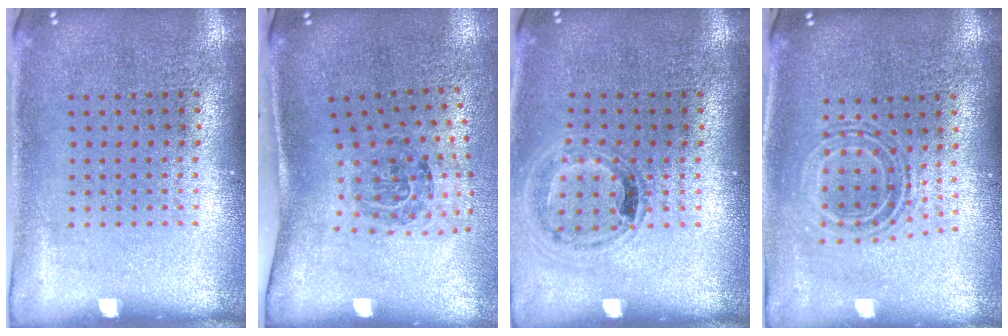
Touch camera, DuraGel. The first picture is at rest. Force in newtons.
{"total": 1.7, "press": 1.1, "slide": 1.2}
{"total": 0.9, "press": 0.9, "slide": 0.1}
{"total": 0.8, "press": 0.8, "slide": 0.3}